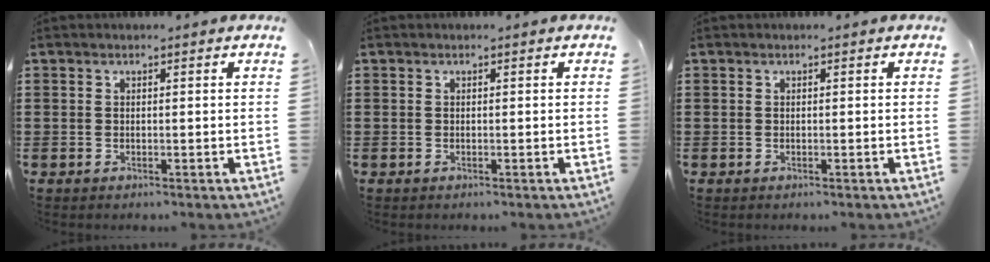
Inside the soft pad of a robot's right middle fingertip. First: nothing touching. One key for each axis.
{"total": 0.0}
{"total": 0.0}